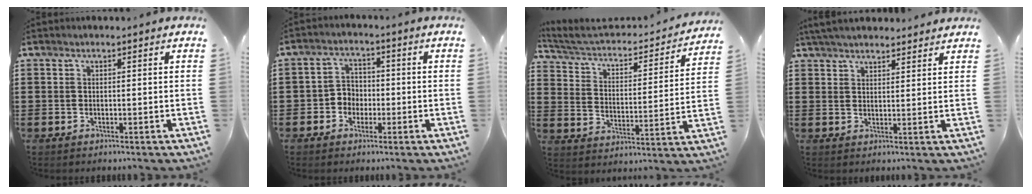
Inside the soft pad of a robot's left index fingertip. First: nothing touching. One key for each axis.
{"total": 3.4, "fx": -1.5, "fy": 2.8, "fz": 1.1, "tx": -0.031, "ty": 0.008, "tz": -0.034}
{"total": 3.6, "fx": 3.1, "fy": 1.1, "fz": 1.6, "tx": -0.050, "ty": -0.026, "tz": 0.043}
{"total": 4.1, "fx": 3.9, "fy": 0.3, "fz": 0.9, "tx": -0.028, "ty": -0.003, "tz": 0.075}